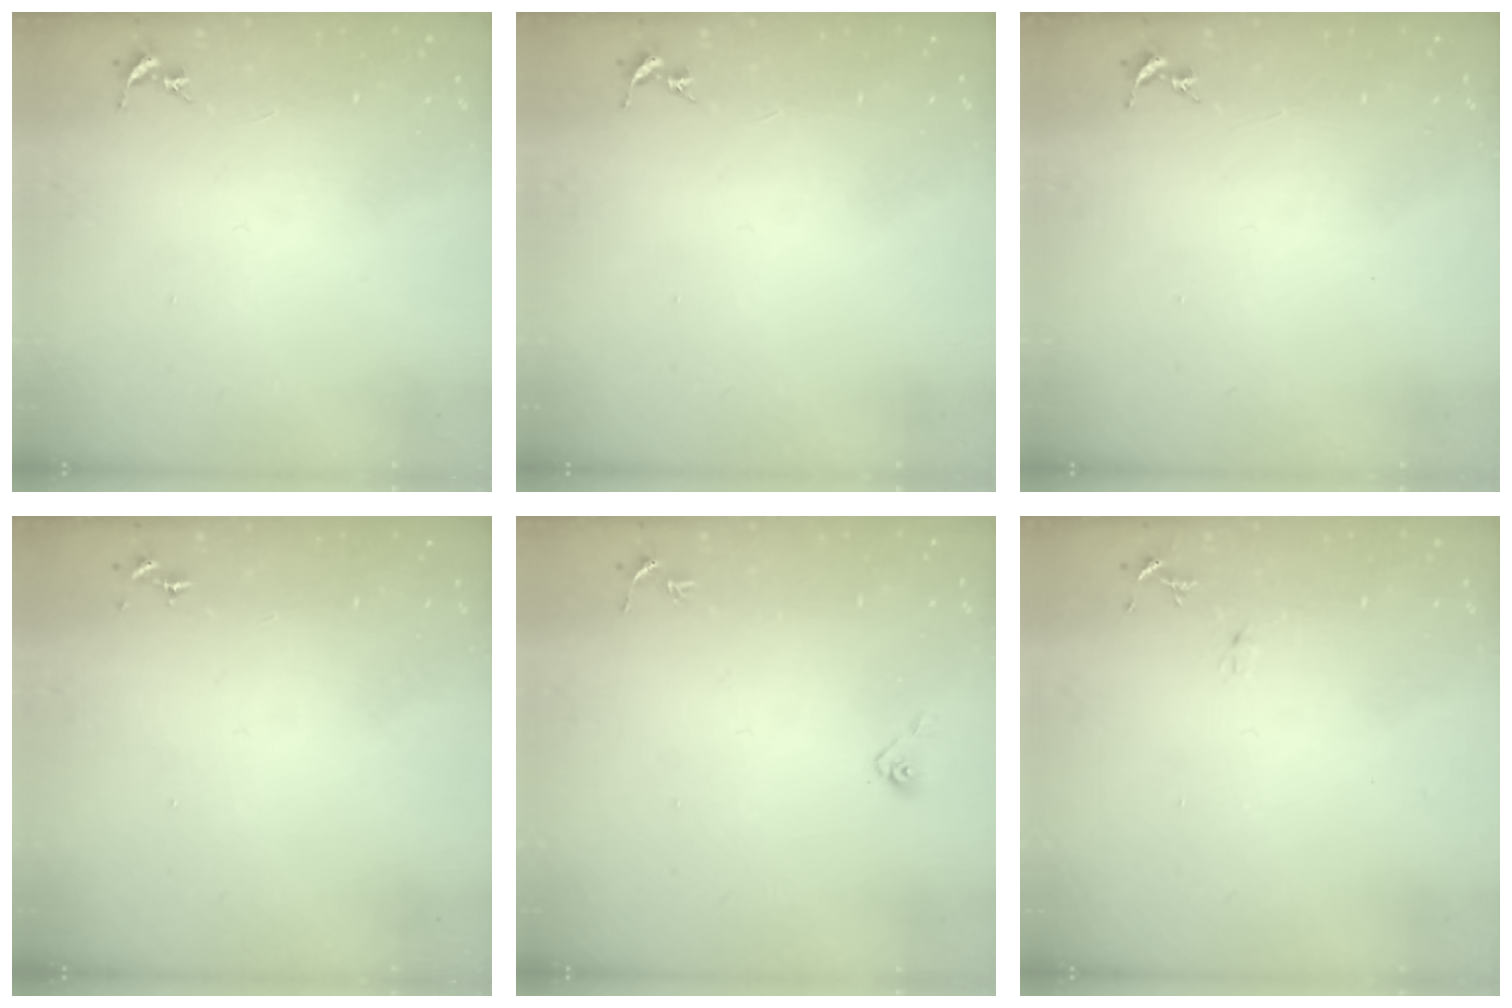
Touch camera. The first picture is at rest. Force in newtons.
{"total": 0.0}
{"total": 0.0}
{"total": 0.0}
{"total": 3.9, "press": 3.7, "slide": 1.3}
{"total": 4.1, "press": 4.1, "slide": 0.5}